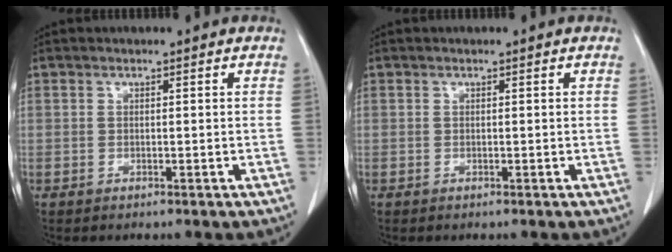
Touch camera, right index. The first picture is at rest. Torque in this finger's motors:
{"motor_torque": [0.00, 0.00, 0.00, 0.00]}